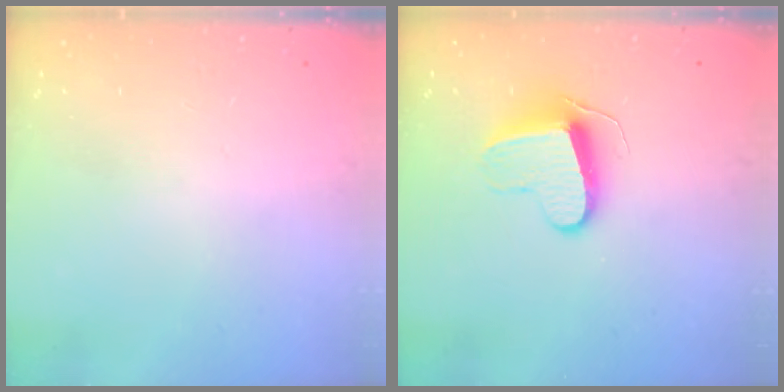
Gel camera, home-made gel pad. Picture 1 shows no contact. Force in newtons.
{"total": 9.9, "press": 9.9, "slide": 0.8}